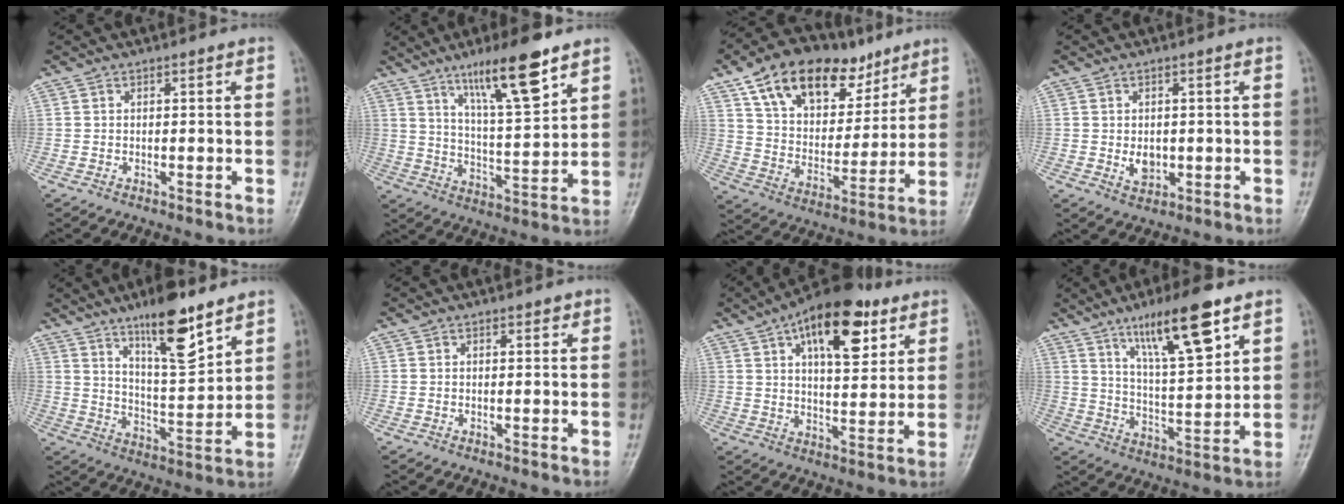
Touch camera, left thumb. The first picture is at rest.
{"total": 14.1, "force": [8.9, 2.6, 10.6], "torque": [-0.167, -0.050, 0.156]}
{"total": 21.9, "force": [12.9, 12.6, 12.4], "torque": [-0.161, -0.029, 0.222]}
{"total": 3.6, "force": [-0.2, 2.7, 2.4], "torque": [-0.028, -0.004, 0.005]}
{"total": 13.9, "force": [9.3, 3.7, 9.7], "torque": [-0.140, -0.060, 0.161]}
{"total": 1.3, "force": [0.7, 0.8, 0.7], "torque": [-0.002, -0.001, 0.006]}
{"total": 17.9, "force": [8.7, 8.4, 13.3], "torque": [-0.166, -0.022, 0.133]}
{"total": 15.3, "force": [8.9, 3.4, 11.9], "torque": [-0.184, -0.043, 0.156]}